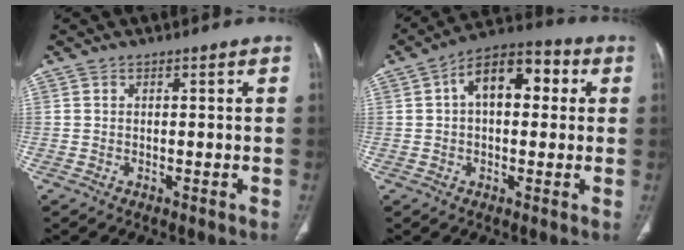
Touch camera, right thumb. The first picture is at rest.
{"total": 12.3, "force": [2.7, 7.0, 9.7], "torque": [-0.127, 0.033, 0.032]}